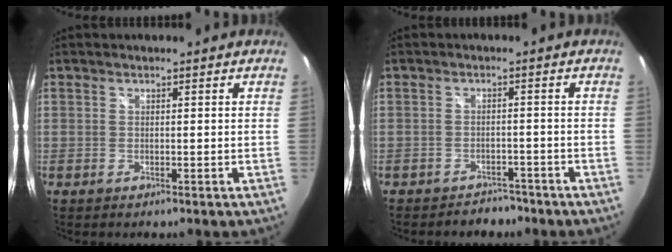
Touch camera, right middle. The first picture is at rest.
{"total": 4.3, "force": [-3.9, 1.7, 0.4], "torque": [-0.010, 0.004, -0.053]}